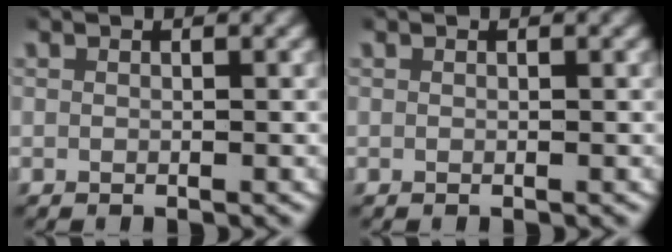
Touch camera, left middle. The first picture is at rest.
{"total": 0.0}